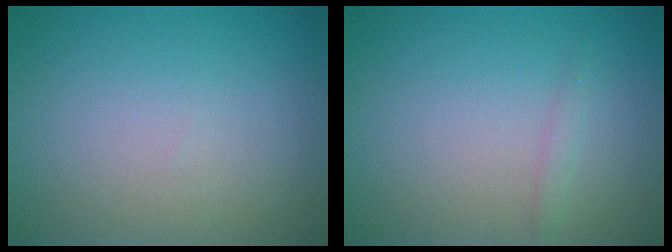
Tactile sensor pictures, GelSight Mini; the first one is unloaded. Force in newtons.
{"total": 0.8, "press": 0.8, "slide": 0.0}